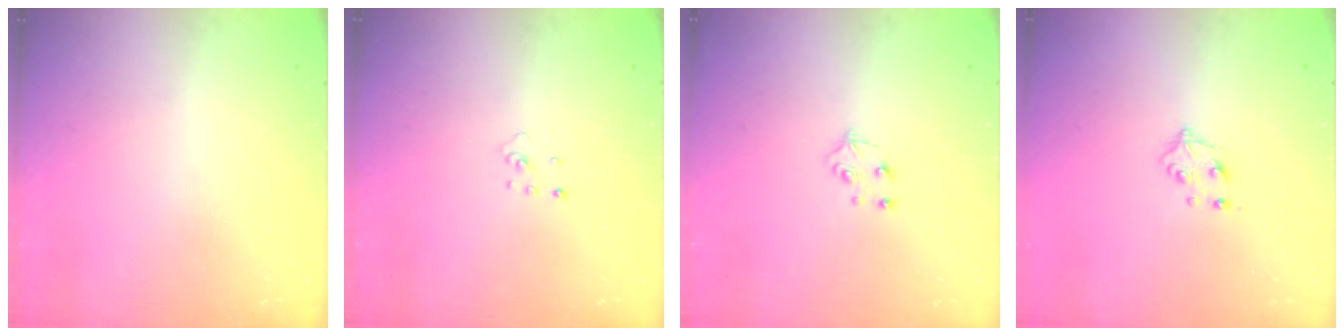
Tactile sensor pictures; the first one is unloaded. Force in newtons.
{"total": 2.0, "press": 2.0, "slide": 0.3}
{"total": 4.0, "press": 3.9, "slide": 0.4}
{"total": 4.7, "press": 4.6, "slide": 0.6}